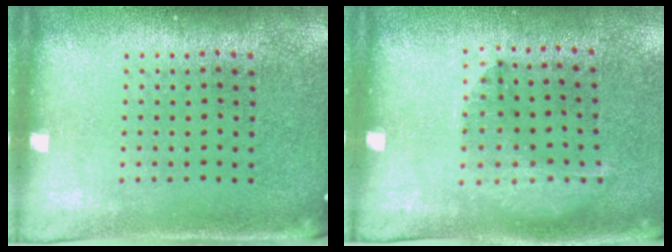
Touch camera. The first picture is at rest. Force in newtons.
{"total": 1.2, "press": 1.0, "slide": 0.7}